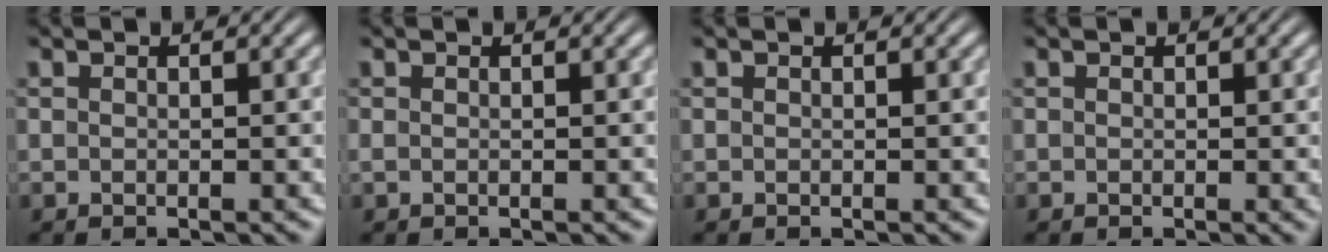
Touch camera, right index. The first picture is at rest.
{"total": 0.5, "force": [-0.3, 0.4, 0.3], "torque": [-0.010, -0.006, -0.002]}
{"total": 0.0}
{"total": 0.0}